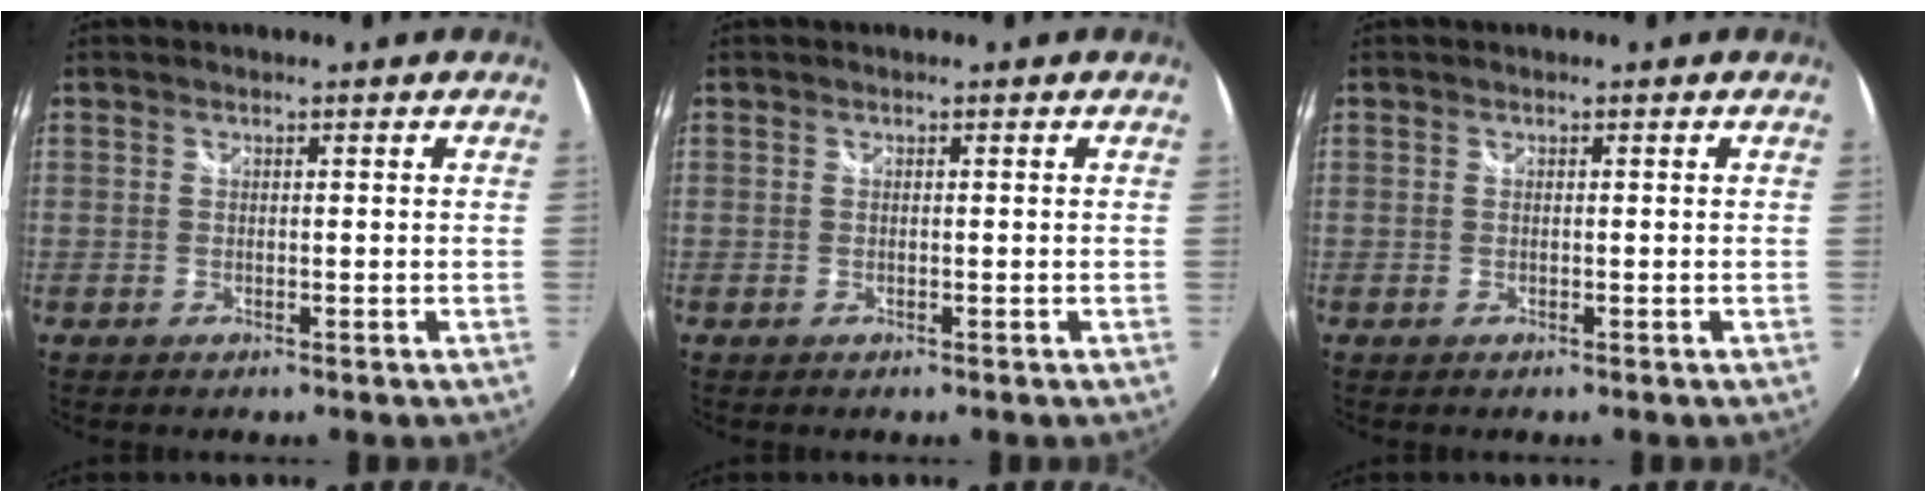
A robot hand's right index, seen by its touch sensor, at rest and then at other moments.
{"total": 0.0}
{"total": 0.0}